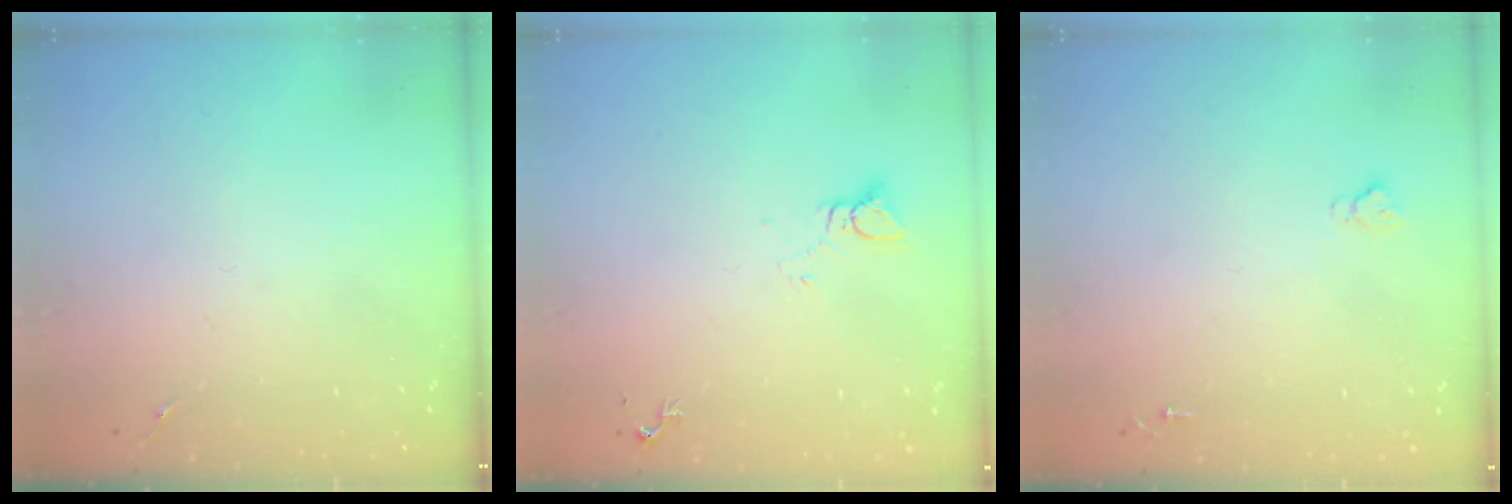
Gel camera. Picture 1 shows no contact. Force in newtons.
{"total": 3.2, "press": 3.2, "slide": 0.2}
{"total": 2.6, "press": 2.5, "slide": 0.3}